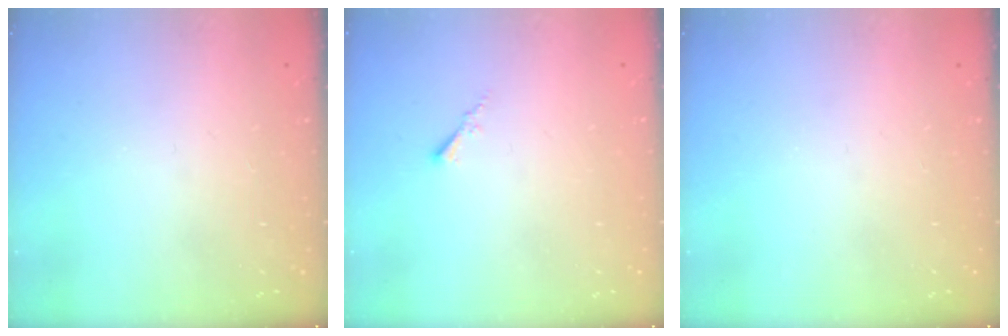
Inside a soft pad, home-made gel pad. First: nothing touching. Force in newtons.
{"total": 0.0}
{"total": 0.0}